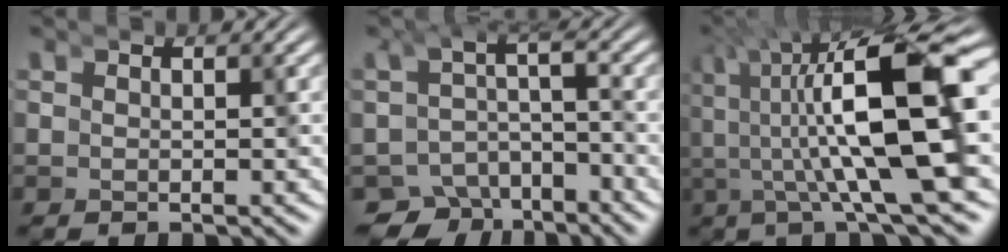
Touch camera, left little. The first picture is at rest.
{"total": 6.2, "force": [-4.7, 3.7, 1.6], "torque": [-0.018, -0.030, -0.078]}
{"total": 9.4, "force": [-1.1, 2.5, 9.1], "torque": [-0.142, -0.006, -0.019]}